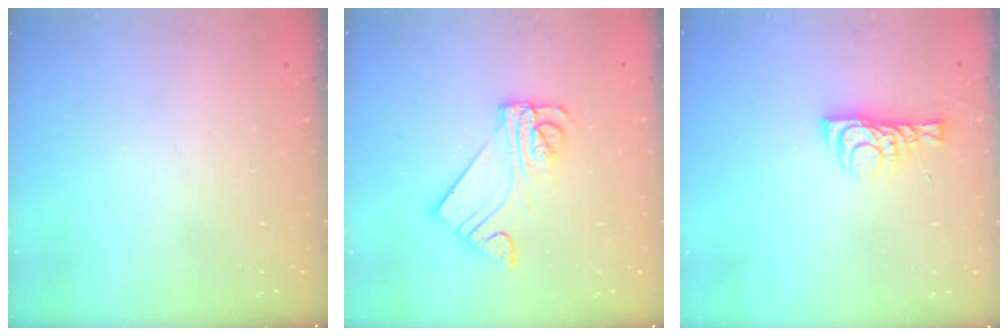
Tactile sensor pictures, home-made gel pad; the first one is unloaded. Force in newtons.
{"total": 9.3, "press": 9.3, "slide": 0.9}
{"total": 7.0, "press": 6.9, "slide": 0.5}